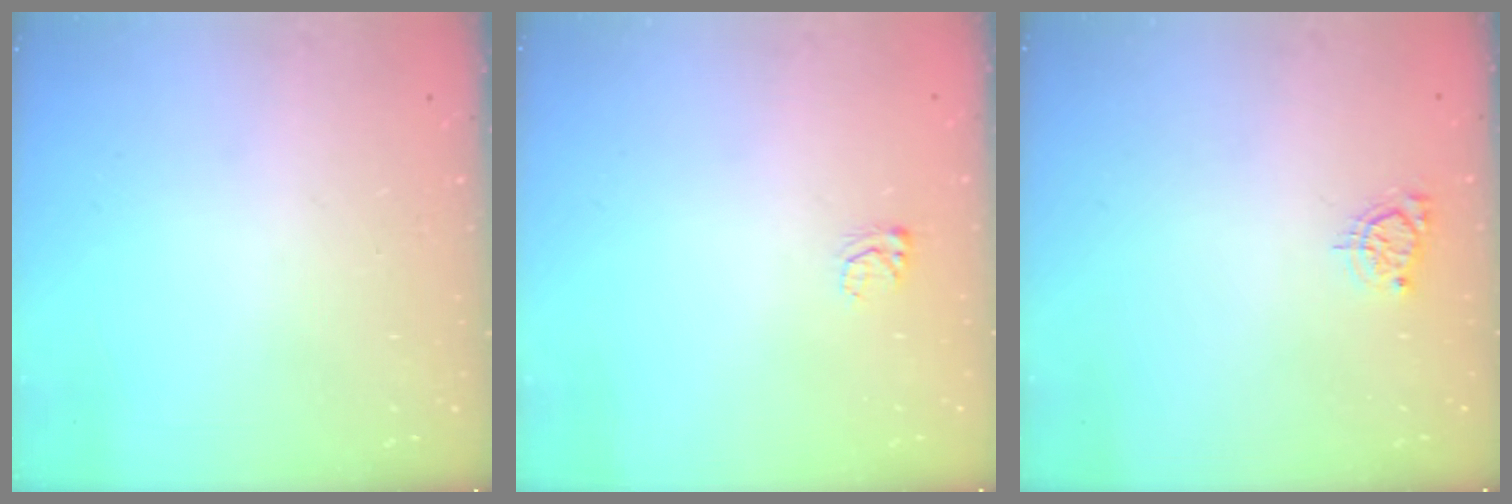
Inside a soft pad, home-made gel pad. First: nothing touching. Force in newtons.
{"total": 3.9, "press": 3.8, "slide": 0.6}
{"total": 3.9, "press": 3.9, "slide": 0.5}